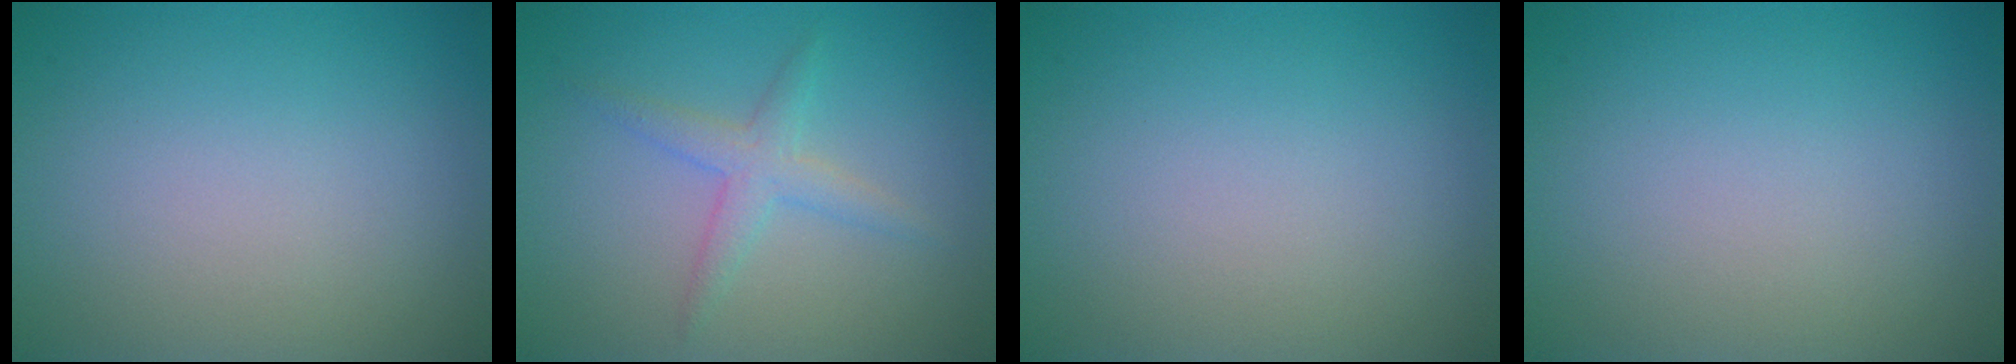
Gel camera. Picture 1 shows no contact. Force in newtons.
{"total": 2.2, "press": 2.2, "slide": 0.1}
{"total": 0.0}
{"total": 0.0}